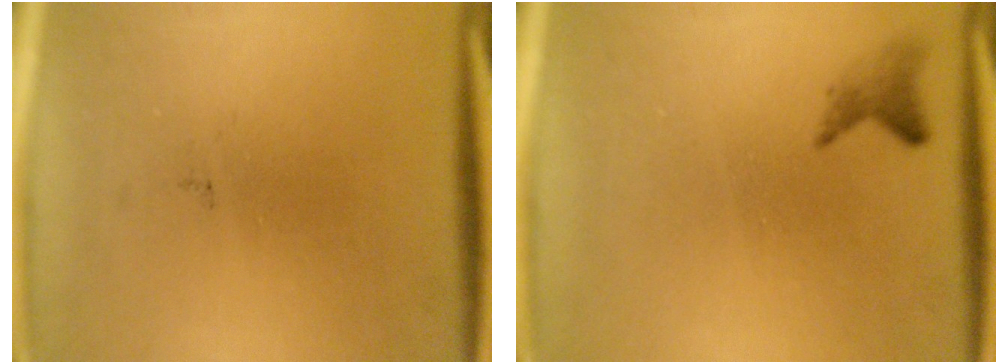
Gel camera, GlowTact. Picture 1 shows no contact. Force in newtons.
{"total": 1.4}